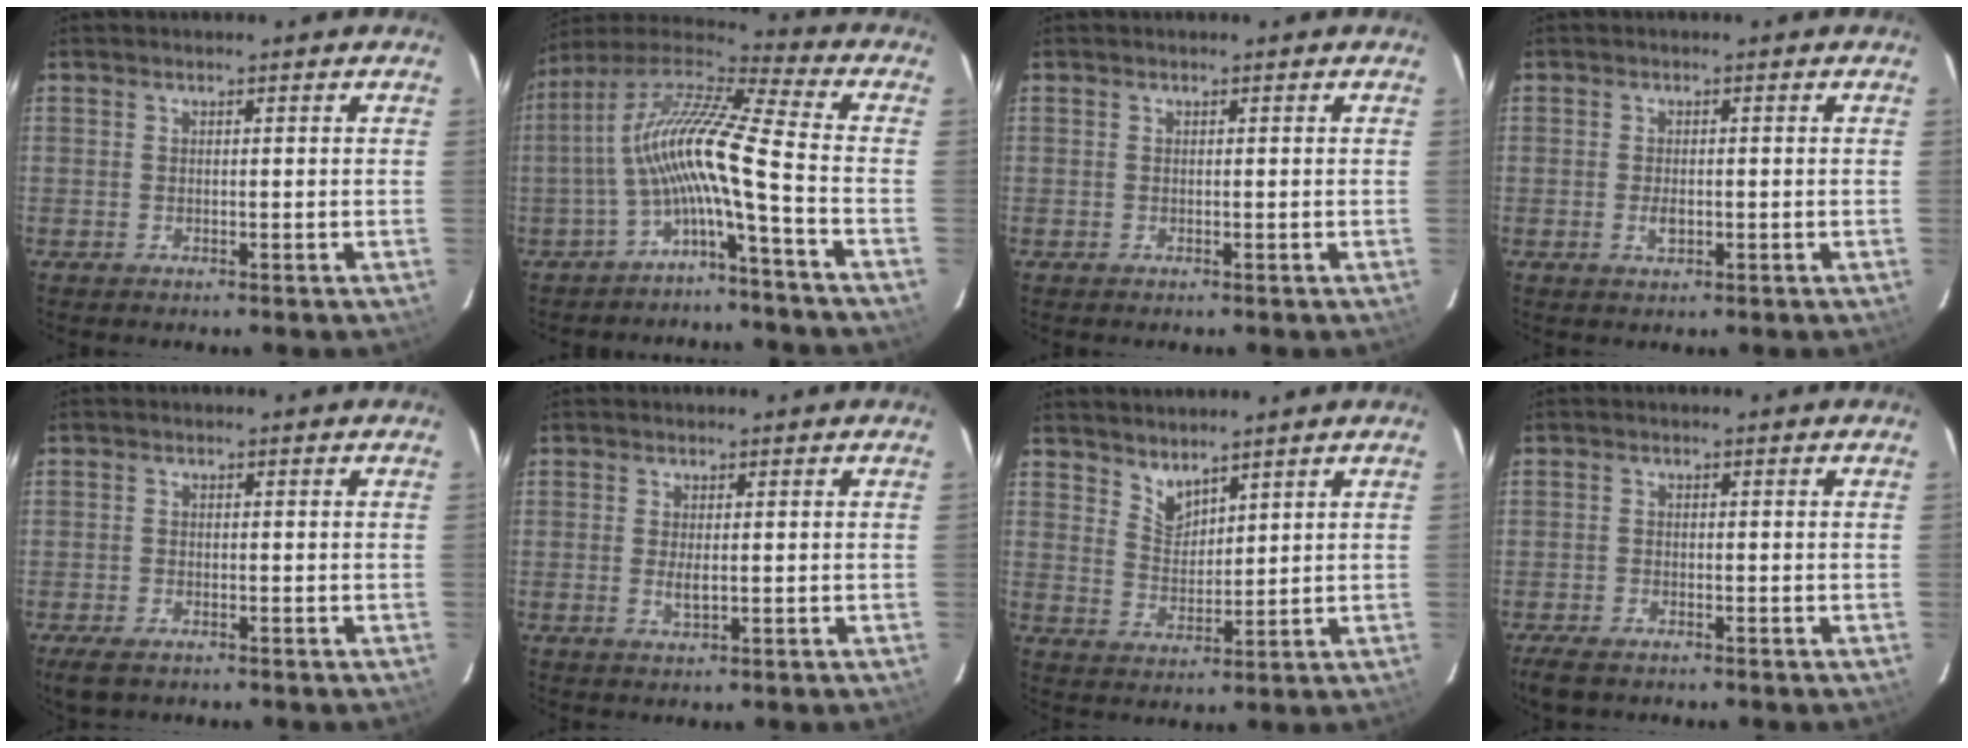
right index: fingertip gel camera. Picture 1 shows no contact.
{"total": 12.5, "force": [-3.5, -0.1, 11.9], "torque": [-0.223, 0.010, -0.073]}
{"total": 0.0}
{"total": 2.0, "force": [-0.5, 1.1, 1.6], "torque": [-0.028, -0.002, -0.007]}
{"total": 3.7, "force": [-2.6, 1.6, 2.1], "torque": [-0.054, -0.012, -0.048]}
{"total": 2.0, "force": [-0.1, 0.6, 1.9], "torque": [-0.036, -0.007, -0.001]}
{"total": 4.5, "force": [4.0, 1.5, 1.3], "torque": [-0.019, -0.005, 0.078]}
{"total": 4.5, "force": [-3.5, 1.7, 2.3], "torque": [-0.063, -0.015, -0.067]}